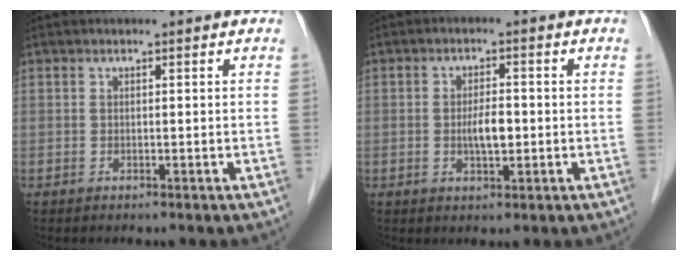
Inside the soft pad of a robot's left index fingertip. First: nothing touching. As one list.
[{"total": 3.7, "force": [-0.5, 1.2, 3.4], "torque": [-0.063, -0.001, -0.009]}]